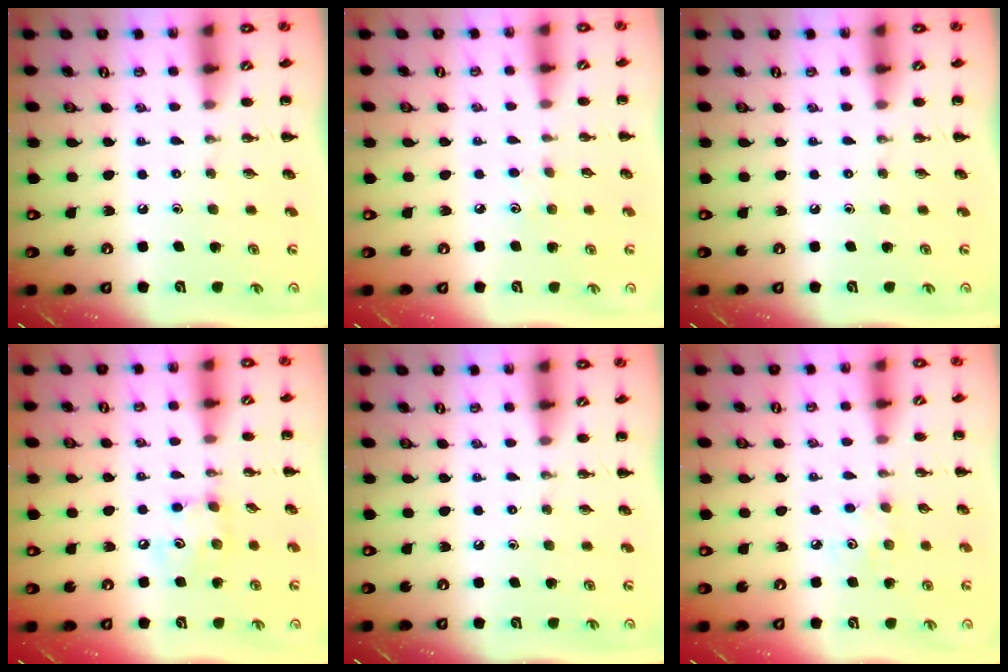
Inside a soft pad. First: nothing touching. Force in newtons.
{"total": 4.2, "press": 4.0, "slide": 1.0}
{"total": 0.0}
{"total": 6.4, "press": 6.4, "slide": 0.5}
{"total": 0.0}
{"total": 3.8, "press": 3.7, "slide": 0.8}